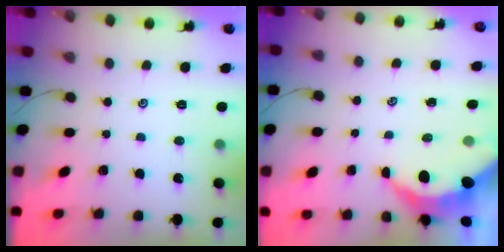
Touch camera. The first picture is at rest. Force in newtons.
{"total": 5.2, "press": 5.1, "slide": 0.7}